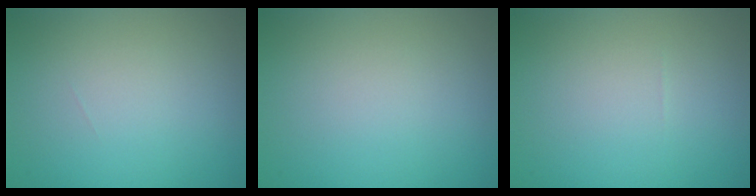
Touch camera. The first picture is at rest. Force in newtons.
{"total": 0.0}
{"total": 0.0}